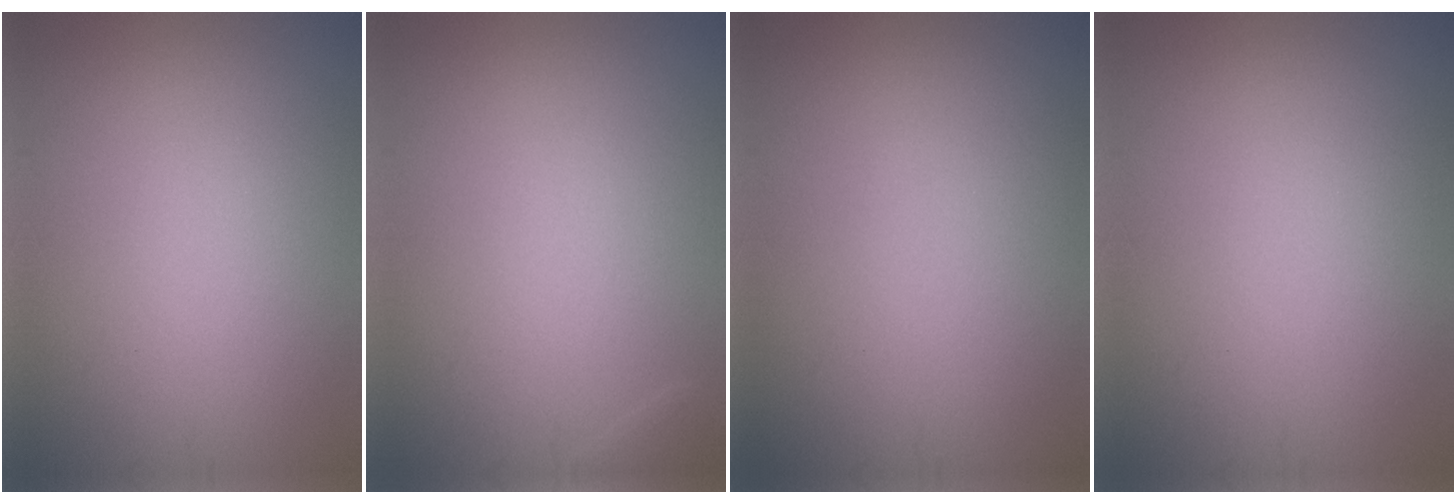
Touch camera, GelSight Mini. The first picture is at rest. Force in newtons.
{"total": 0.5, "press": 0.5, "slide": 0.1}
{"total": 0.0}
{"total": 0.0}